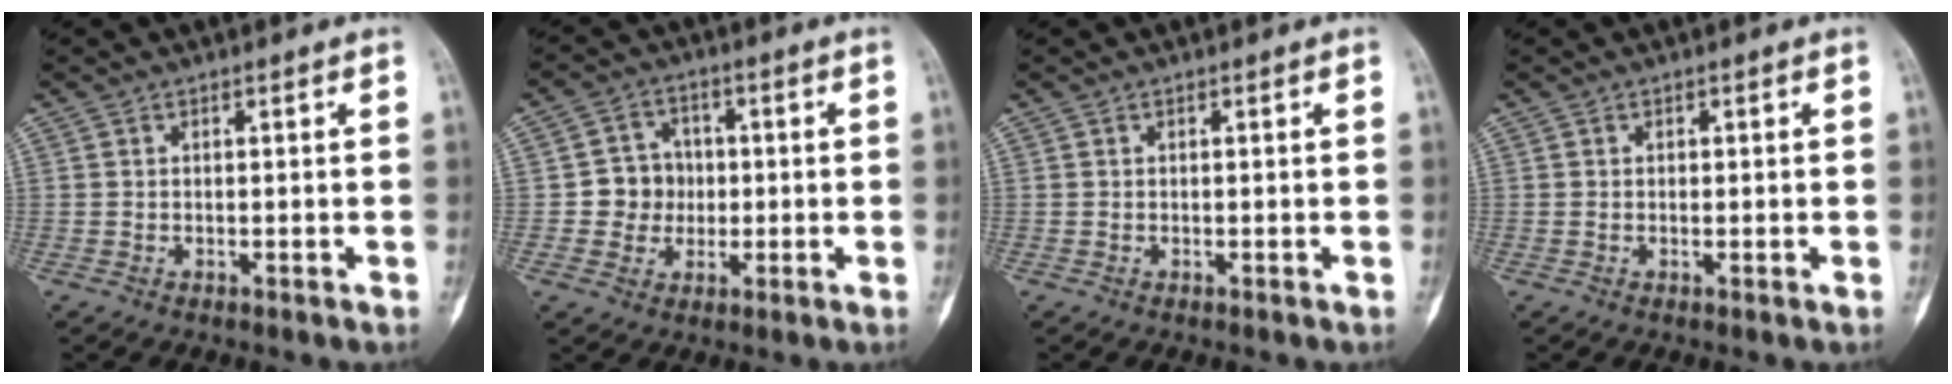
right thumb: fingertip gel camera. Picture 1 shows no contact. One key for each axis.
{"total": 6.7, "fx": -0.4, "fy": 6.4, "fz": 1.9, "tx": 0.006, "ty": 0.014, "tz": -0.011}
{"total": 0.0}
{"total": 0.0}